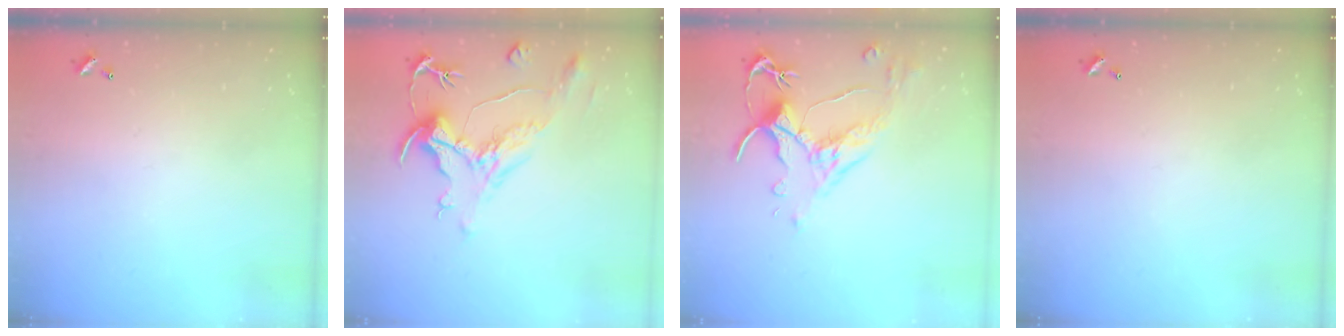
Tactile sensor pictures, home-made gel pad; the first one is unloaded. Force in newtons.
{"total": 1.8, "press": 0.8, "slide": 1.5}
{"total": 2.6, "press": 2.2, "slide": 1.3}
{"total": 0.0}